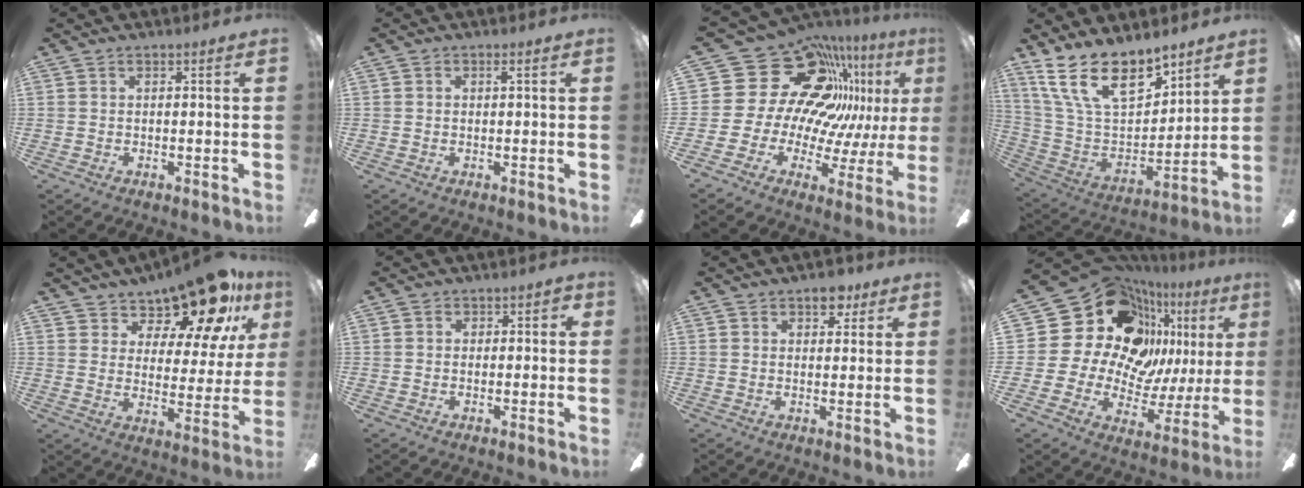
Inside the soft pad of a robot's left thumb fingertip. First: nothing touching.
{"total": 0.9, "force": [0.2, 0.4, 0.8], "torque": [-0.015, 0.005, 0.003]}
{"total": 27.8, "force": [12.3, 19.3, 15.9], "torque": [-0.263, -0.103, 0.271]}
{"total": 18.9, "force": [12.5, 9.0, 11.0], "torque": [-0.215, -0.078, 0.226]}
{"total": 15.7, "force": [13.1, 4.9, 7.2], "torque": [-0.122, -0.099, 0.224]}
{"total": 1.9, "force": [-0.8, 1.6, 0.9], "torque": [-0.014, 0.010, -0.016]}
{"total": 4.6, "force": [2.8, 2.8, 2.5], "torque": [-0.014, -0.006, 0.043]}
{"total": 23.6, "force": [9.2, 18.4, 11.5], "torque": [-0.197, -0.089, 0.200]}